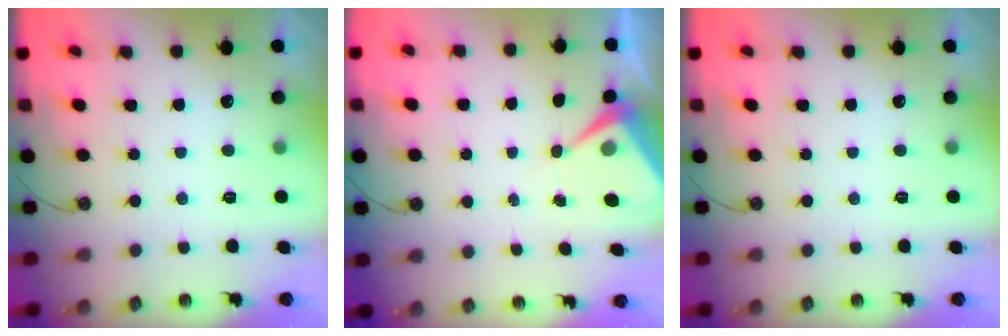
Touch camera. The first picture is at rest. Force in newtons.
{"total": 6.8, "press": 6.7, "slide": 0.7}
{"total": 0.0}